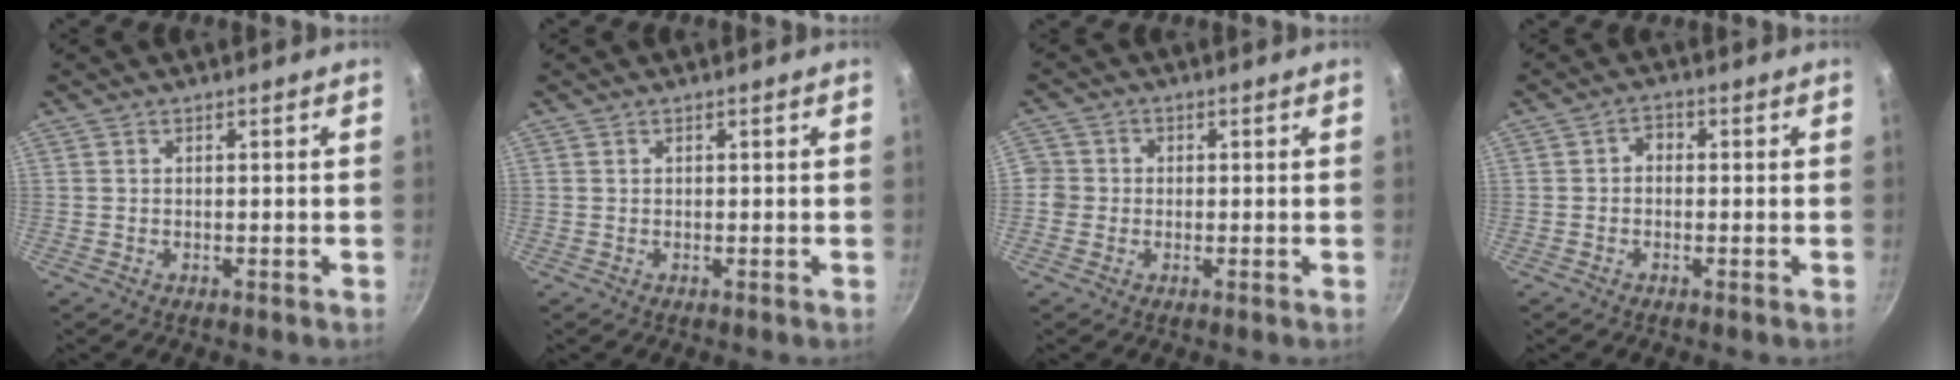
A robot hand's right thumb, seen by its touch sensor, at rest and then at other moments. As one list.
[{"total": 0.0}, {"total": 3.5, "force": [-0.3, 3.5, 0.6], "torque": [0.012, 0.009, -0.012]}, {"total": 2.1, "force": [-0.2, 1.6, 1.4], "torque": [-0.011, 0.011, -0.014]}]